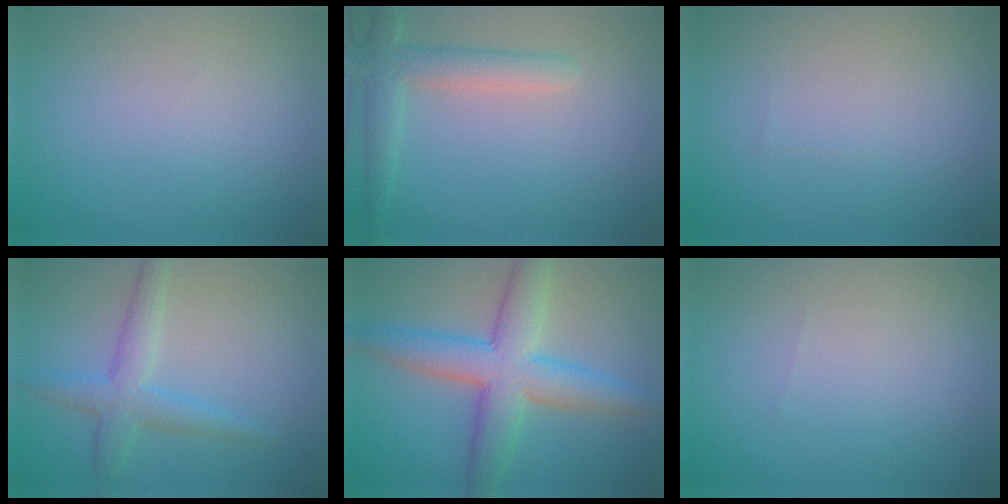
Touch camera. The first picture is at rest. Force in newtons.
{"total": 3.5, "press": 3.5, "slide": 0.3}
{"total": 0.0}
{"total": 3.5, "press": 3.5, "slide": 0.0}
{"total": 7.5, "press": 7.5, "slide": 0.6}
{"total": 0.0}